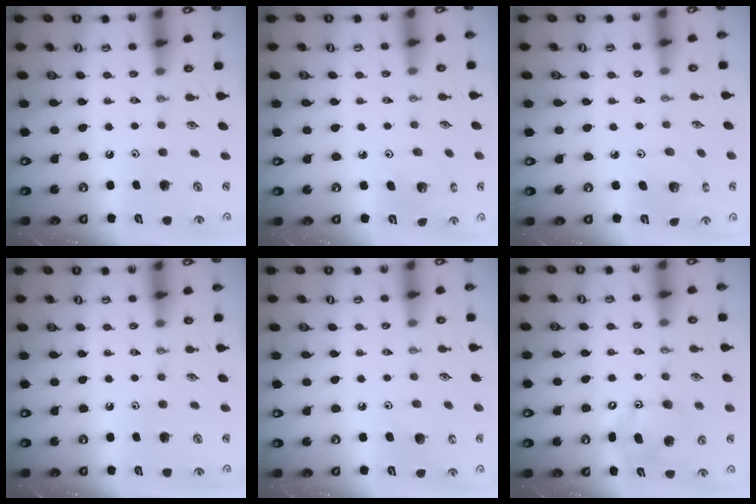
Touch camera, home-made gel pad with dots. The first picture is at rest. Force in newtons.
{"total": 2.1, "press": 2.1, "slide": 0.1}
{"total": 1.8, "press": 1.8, "slide": 0.1}
{"total": 0.0}
{"total": 6.4, "press": 6.4, "slide": 0.5}
{"total": 11.5, "press": 11.2, "slide": 2.6}